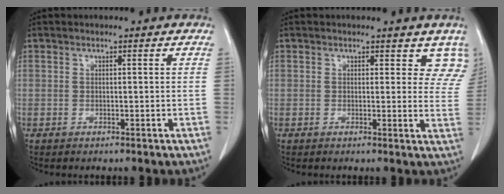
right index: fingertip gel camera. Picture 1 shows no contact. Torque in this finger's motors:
{"motor_torque": [-0.09, 0.20, 0.04, -0.01]}